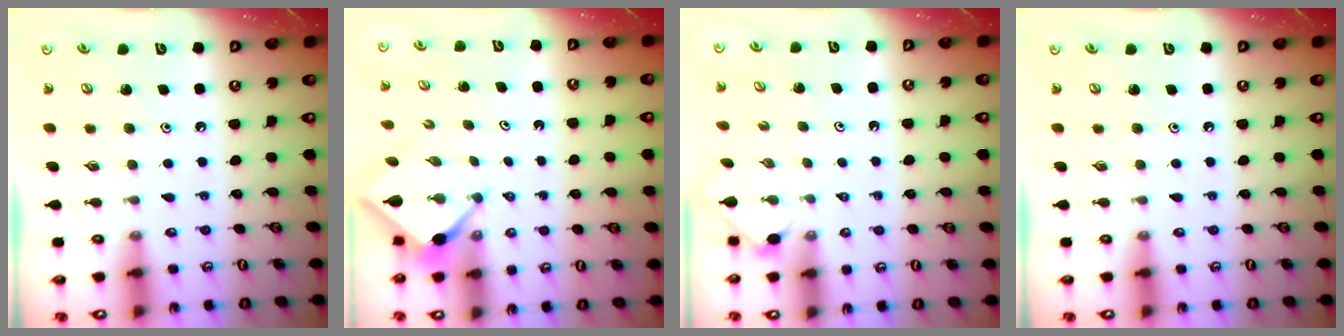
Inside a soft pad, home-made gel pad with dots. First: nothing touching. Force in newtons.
{"total": 2.5, "press": 2.5, "slide": 0.3}
{"total": 1.7, "press": 1.7, "slide": 0.4}
{"total": 0.0}